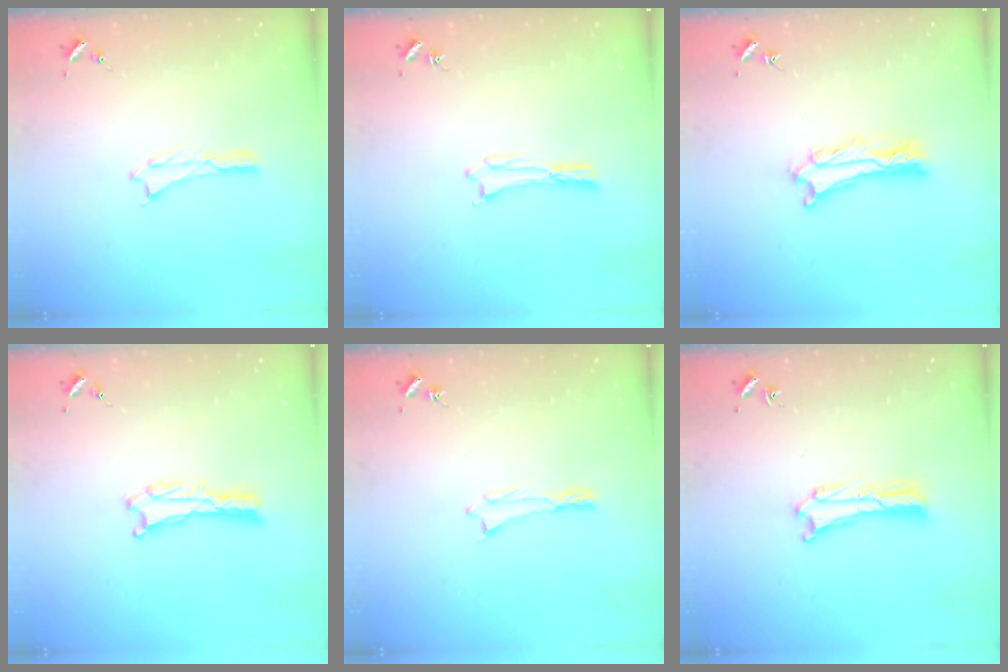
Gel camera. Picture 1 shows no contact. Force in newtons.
{"total": 0.0}
{"total": 3.3, "press": 3.2, "slide": 0.3}
{"total": 0.6, "press": 0.6, "slide": 0.1}
{"total": 0.0}
{"total": 1.2, "press": 1.2, "slide": 0.2}